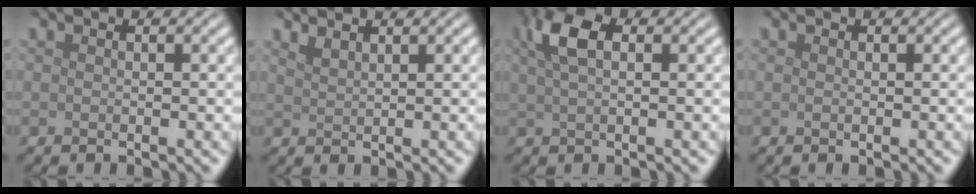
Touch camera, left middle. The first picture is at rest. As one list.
[{"total": 1.4, "force": [1.3, 0.3, 0.5], "torque": [-0.007, 0.005, 0.022]}, {"total": 4.1, "force": [1.7, 1.8, 3.2], "torque": [-0.071, 0.009, 0.028]}, {"total": 0.0}]